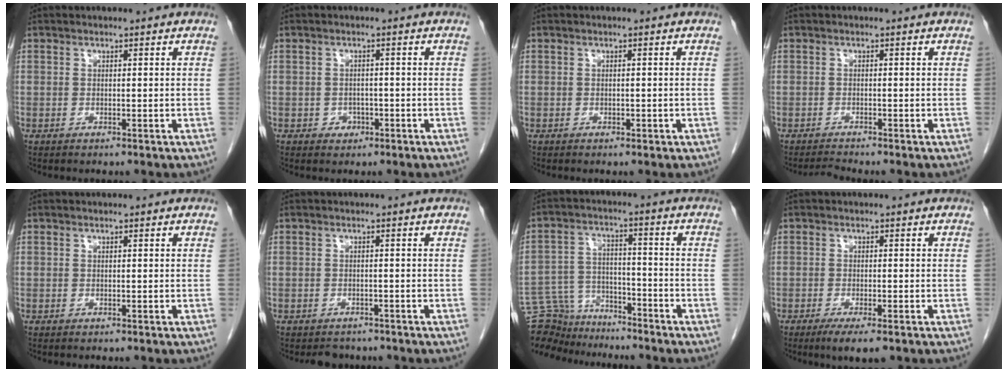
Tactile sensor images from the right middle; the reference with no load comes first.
{"total": 1.7, "force": [-0.8, 1.5, 0.5], "torque": [-0.005, 0.007, -0.007]}
{"total": 0.6, "force": [-0.3, 0.4, 0.4], "torque": [-0.005, 0.002, -0.001]}
{"total": 1.4, "force": [-1.3, -0.6, 0.1], "torque": [-0.007, -0.009, -0.023]}
{"total": 0.0}
{"total": 2.7, "force": [-2.4, 1.3, 0.0], "torque": [-0.004, 0.001, -0.034]}
{"total": 11.9, "force": [-11.0, 4.2, 1.4], "torque": [-0.035, 0.033, -0.187]}
{"total": 4.4, "force": [-2.8, 0.8, 3.4], "torque": [-0.052, -0.011, -0.041]}